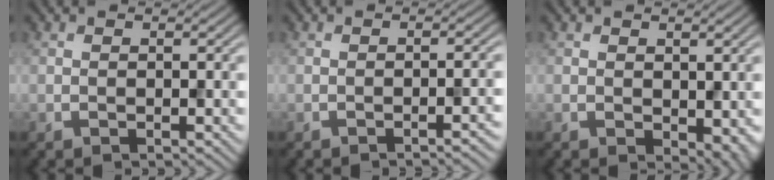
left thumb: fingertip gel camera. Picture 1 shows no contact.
{"total": 2.4, "force": [-1.4, 0.5, 1.9], "torque": [-0.016, 0.008, -0.027]}
{"total": 2.8, "force": [0.0, 1.7, 2.1], "torque": [-0.034, -0.008, 0.008]}